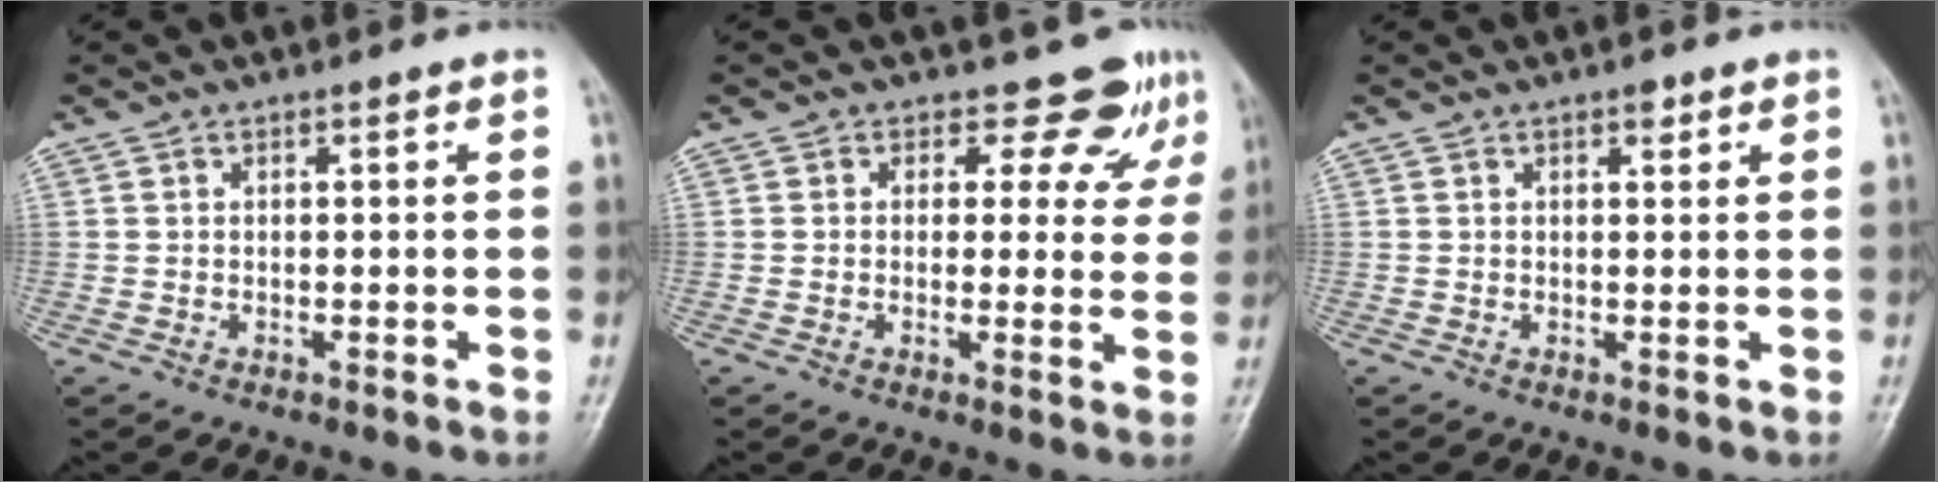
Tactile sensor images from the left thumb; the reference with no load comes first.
{"total": 6.4, "force": [4.8, 3.9, 1.7], "torque": [0.014, -0.031, 0.047]}
{"total": 1.6, "force": [1.0, 0.8, 0.9], "torque": [-0.005, -0.003, 0.012]}